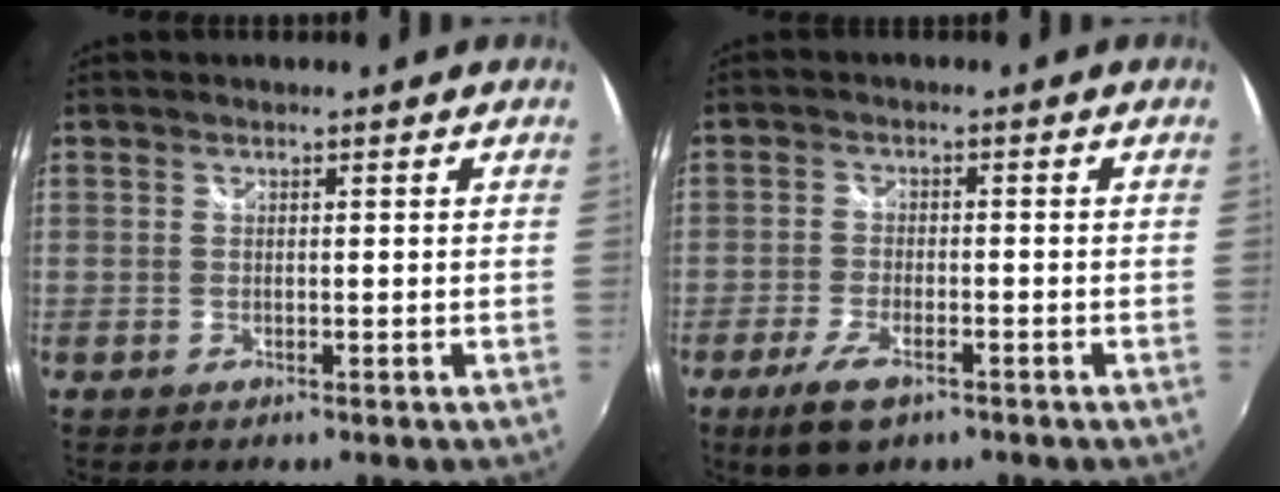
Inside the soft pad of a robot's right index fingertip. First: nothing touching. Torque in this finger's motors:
{"motor_torque": [0.38, -0.35, 0.32, 0.06]}